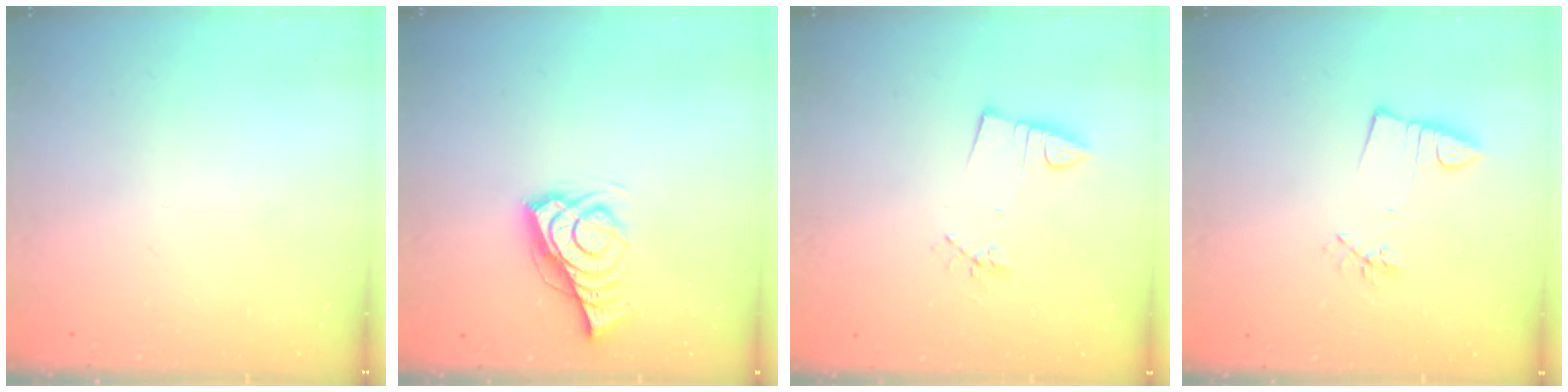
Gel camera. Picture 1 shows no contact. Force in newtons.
{"total": 9.0, "press": 8.6, "slide": 2.8}
{"total": 2.9, "press": 1.3, "slide": 2.6}
{"total": 2.5, "press": 0.9, "slide": 2.4}